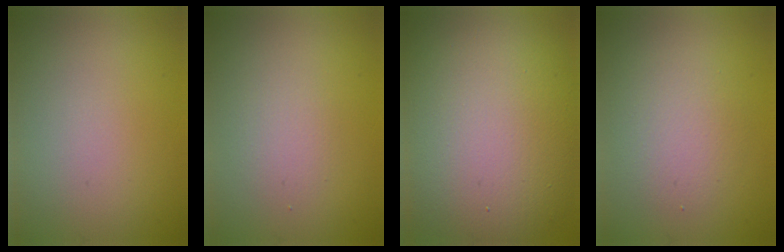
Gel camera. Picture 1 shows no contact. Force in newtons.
{"total": 1.7, "press": 1.7, "slide": 0.1}
{"total": 15.1, "press": 15.1, "slide": 1.4}
{"total": 3.1, "press": 3.1, "slide": 0.3}